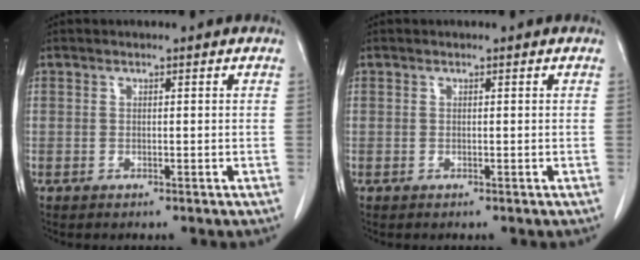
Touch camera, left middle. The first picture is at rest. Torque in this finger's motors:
{"motor_torque": [-0.10, 0.01, 0.03, 0.00]}